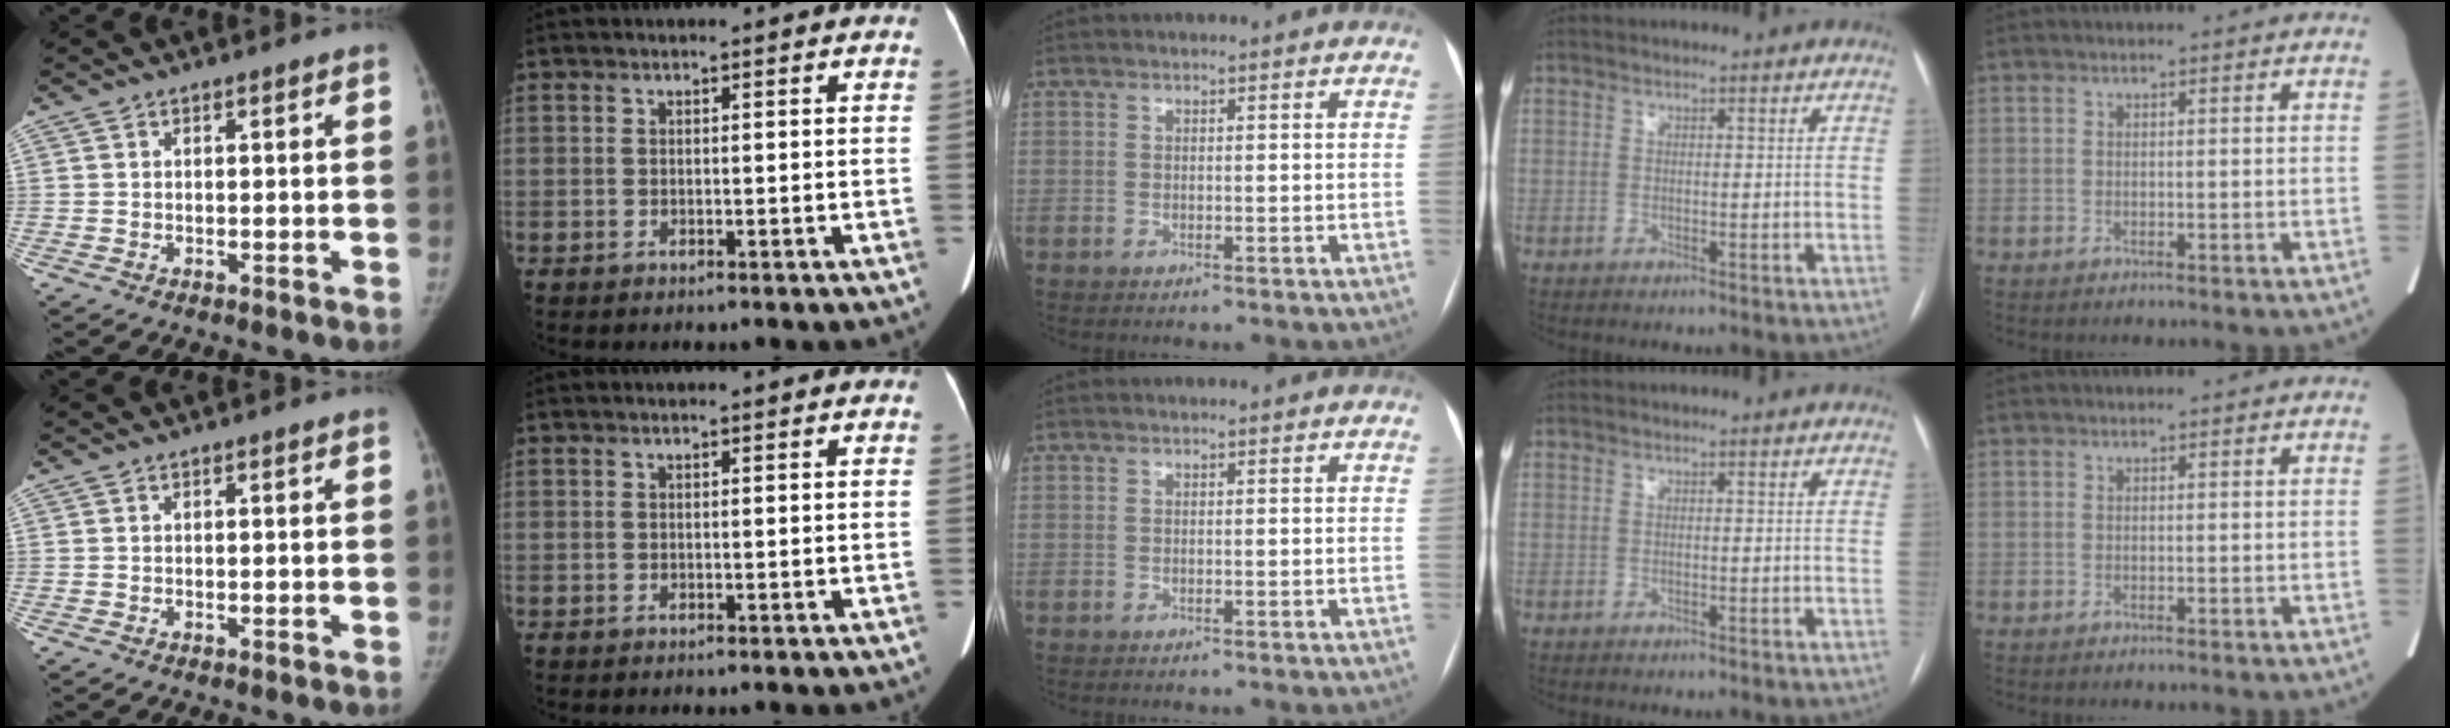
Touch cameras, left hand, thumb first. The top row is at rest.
{}